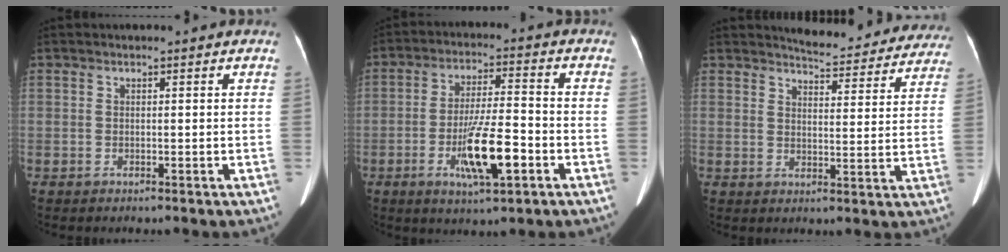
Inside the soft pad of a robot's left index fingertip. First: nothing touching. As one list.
[{"total": 10.3, "force": [-4.1, 1.7, 9.3], "torque": [-0.175, -0.009, -0.069]}, {"total": 15.5, "force": [14.8, 3.2, 3.5], "torque": [-0.022, -0.035, 0.159]}]